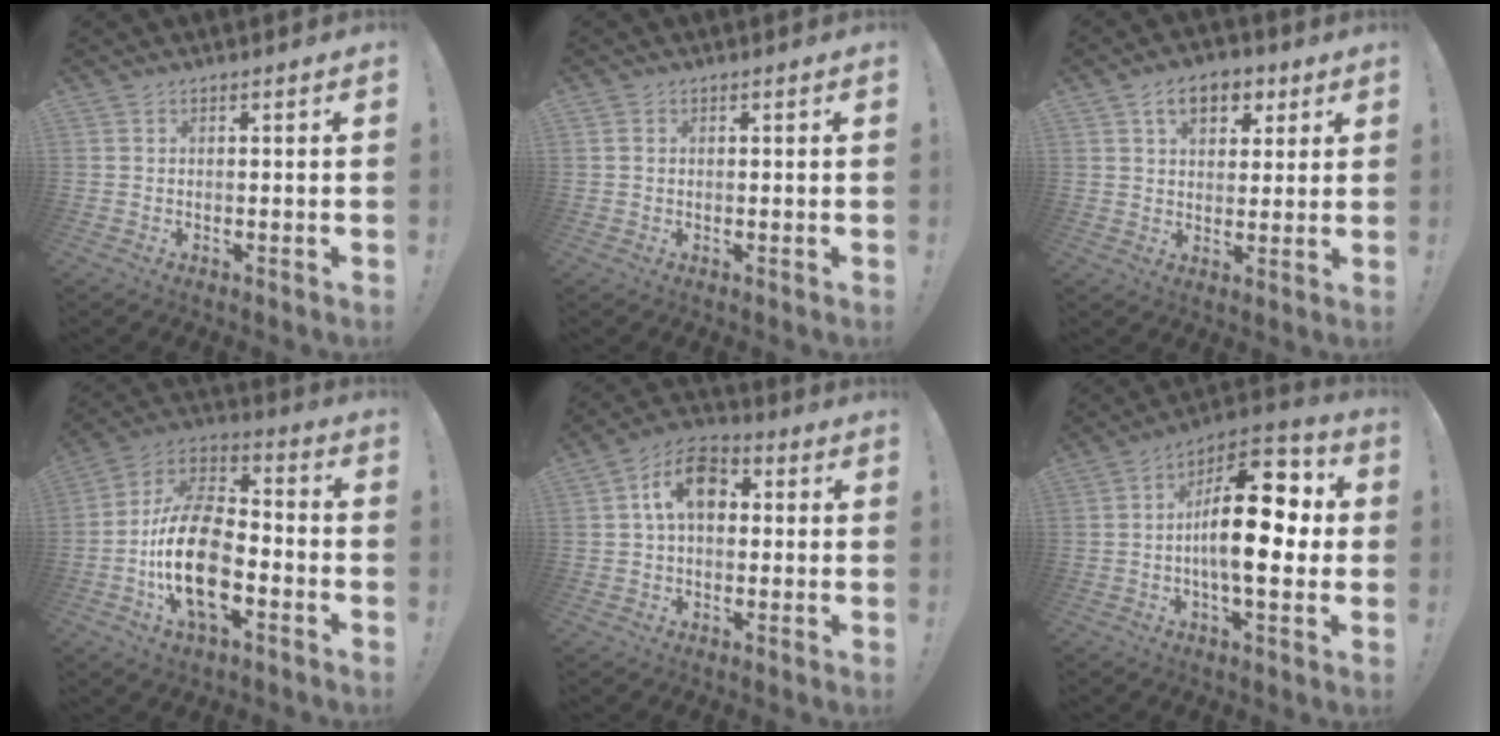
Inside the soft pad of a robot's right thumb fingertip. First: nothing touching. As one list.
[{"total": 0.9, "force": [0.2, 0.8, 0.2], "torque": [-0.004, 0.004, 0.004]}, {"total": 9.8, "force": [4.5, 6.5, 5.8], "torque": [-0.073, -0.011, 0.082]}, {"total": 21.3, "force": [-6.1, 12.2, 16.3], "torque": [-0.303, 0.029, -0.096]}, {"total": 11.5, "force": [2.7, 7.4, 8.4], "torque": [-0.139, 0.015, 0.054]}, {"total": 20.7, "force": [0.3, 9.3, 18.4], "torque": [-0.284, 0.008, 0.005]}]